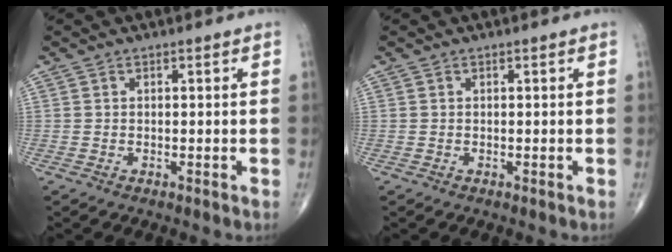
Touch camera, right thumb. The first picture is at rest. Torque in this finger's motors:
{"motor_torque": [0.00, 0.00, 0.00, 0.00, 0.00]}